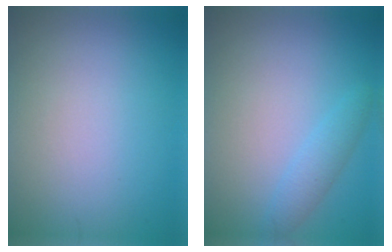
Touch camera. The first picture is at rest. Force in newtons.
{"total": 1.9, "press": 1.9, "slide": 0.1}